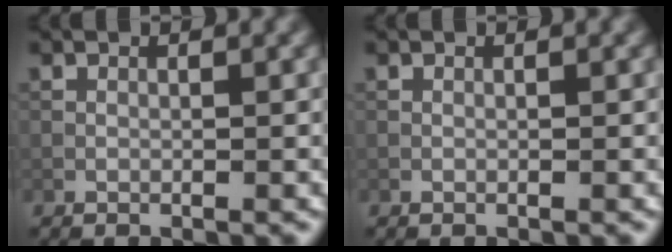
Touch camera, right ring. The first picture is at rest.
{"total": 0.0}